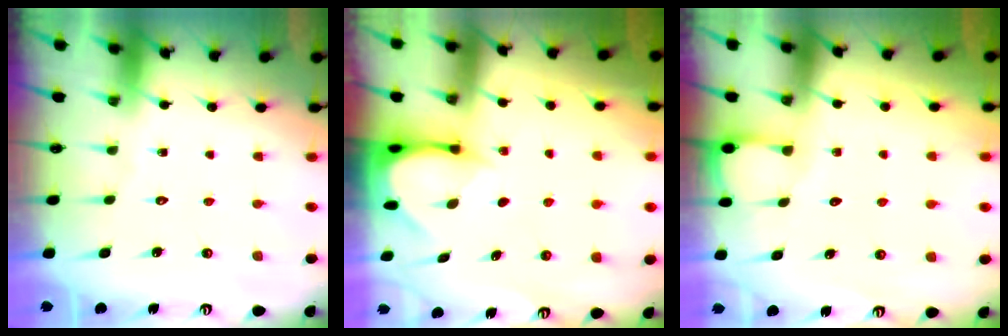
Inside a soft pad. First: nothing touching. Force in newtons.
{"total": 3.7, "press": 3.6, "slide": 0.3}
{"total": 2.5, "press": 2.4, "slide": 0.4}